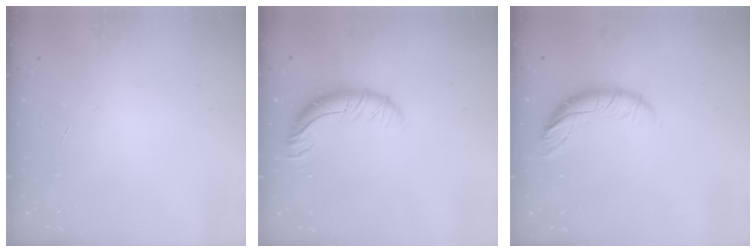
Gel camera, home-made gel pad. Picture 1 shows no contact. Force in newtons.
{"total": 10.3, "press": 10.3, "slide": 0.4}
{"total": 9.1, "press": 9.1, "slide": 0.4}